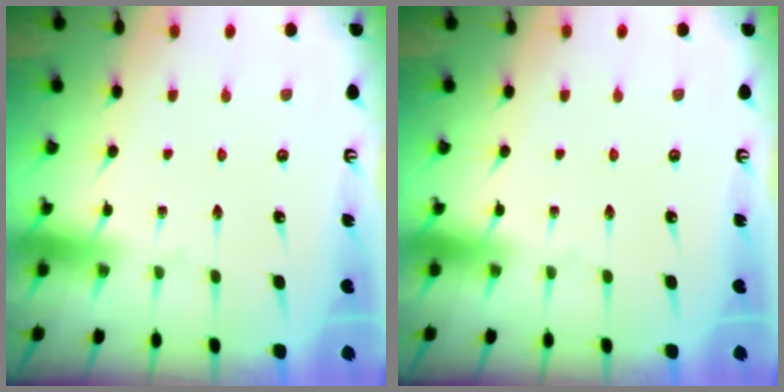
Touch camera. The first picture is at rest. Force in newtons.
{"total": 0.0}